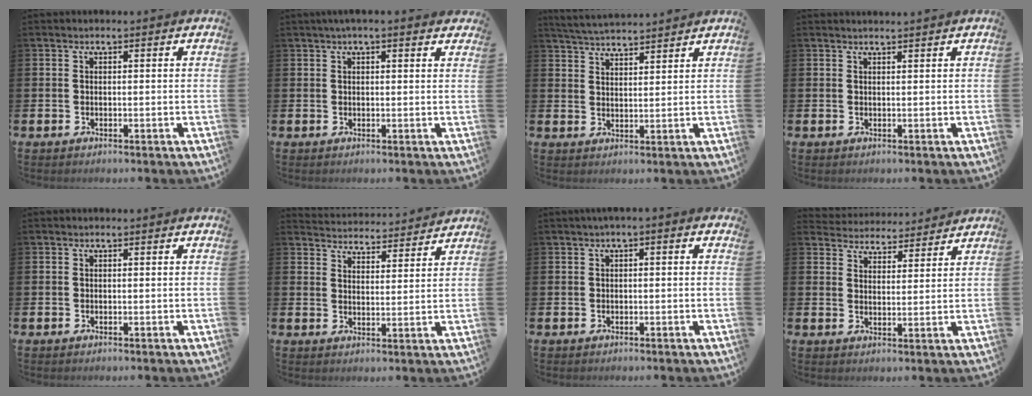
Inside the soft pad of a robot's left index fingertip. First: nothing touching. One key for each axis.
{"total": 1.6, "fx": 1.5, "fy": 0.0, "fz": 0.7, "tx": -0.013, "ty": 0.000, "tz": 0.026}
{"total": 4.2, "fx": 4.2, "fy": 0.1, "fz": 0.2, "tx": -0.019, "ty": -0.022, "tz": 0.075}
{"total": 0.7, "fx": 0.7, "fy": -0.2, "fz": 0.0, "tx": 0.008, "ty": -0.004, "tz": 0.013}
{"total": 0.0}
{"total": 4.5, "fx": 4.5, "fy": 0.4, "fz": -0.2, "tx": -0.005, "ty": -0.039, "tz": 0.078}
{"total": 0.8, "fx": -0.2, "fy": 0.1, "fz": 0.7, "tx": -0.018, "ty": 0.003, "tz": -0.004}
{"total": 4.5, "fx": 4.5, "fy": 0.8, "fz": -0.4, "tx": -0.004, "ty": -0.034, "tz": 0.078}